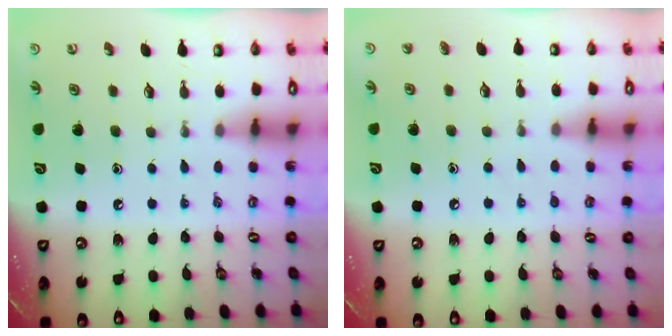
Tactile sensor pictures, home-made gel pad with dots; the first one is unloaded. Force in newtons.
{"total": 5.2, "press": 5.1, "slide": 0.6}